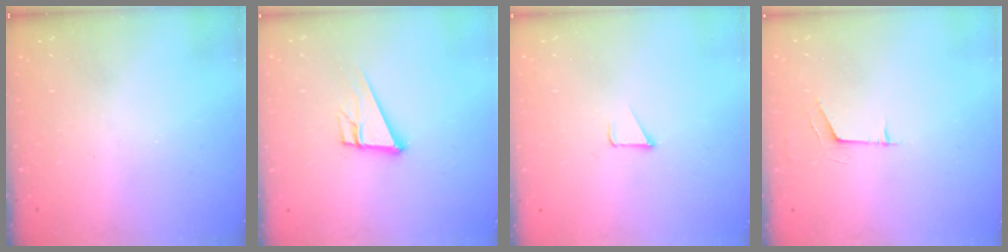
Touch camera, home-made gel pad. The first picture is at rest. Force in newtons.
{"total": 10.6, "press": 10.1, "slide": 3.3}
{"total": 1.2, "press": 1.2, "slide": 0.1}
{"total": 4.4, "press": 4.3, "slide": 0.7}